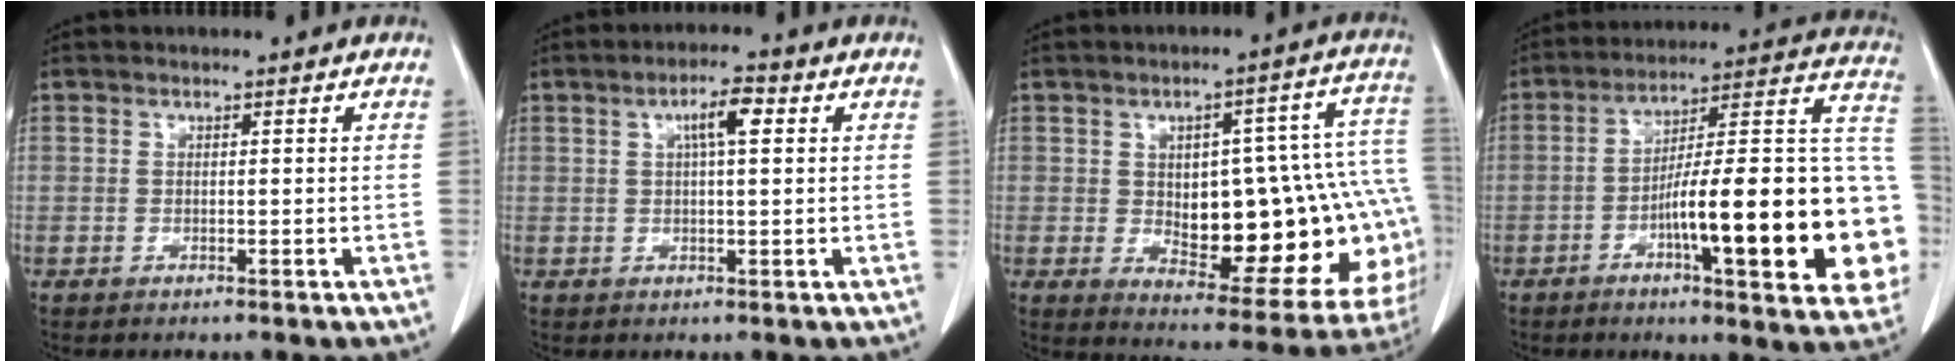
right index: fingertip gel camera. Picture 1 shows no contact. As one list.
[{"total": 4.4, "force": [1.4, 0.9, 4.1], "torque": [-0.073, 0.010, 0.023]}, {"total": 23.8, "force": [-1.8, 8.7, 22.1], "torque": [-0.204, 0.042, 0.008]}, {"total": 26.1, "force": [-6.2, 4.3, 25.0], "torque": [-0.266, 0.022, -0.084]}]